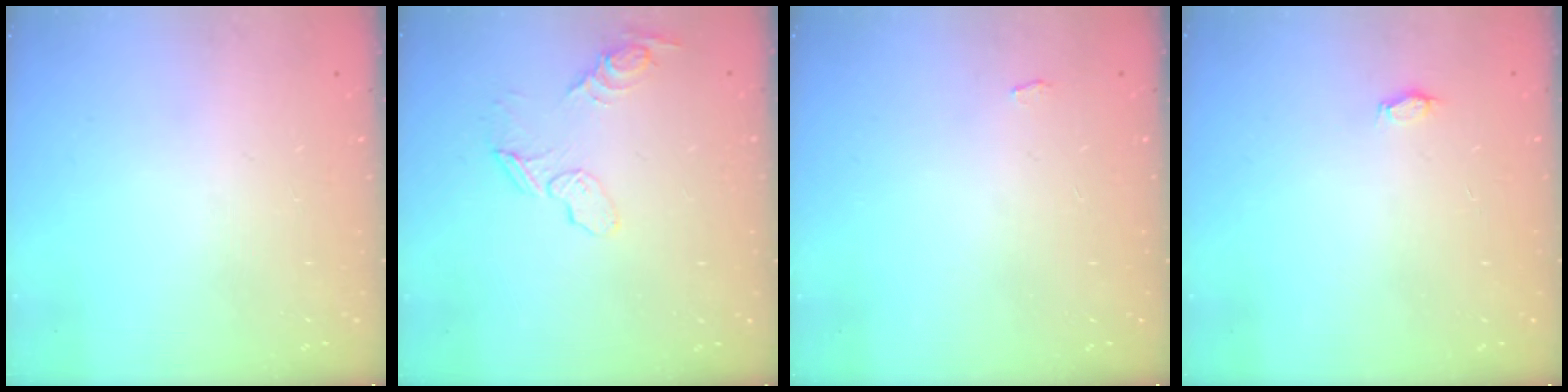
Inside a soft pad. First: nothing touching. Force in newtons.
{"total": 9.8, "press": 9.5, "slide": 2.6}
{"total": 2.8, "press": 2.8, "slide": 0.3}
{"total": 2.7, "press": 2.5, "slide": 1.1}